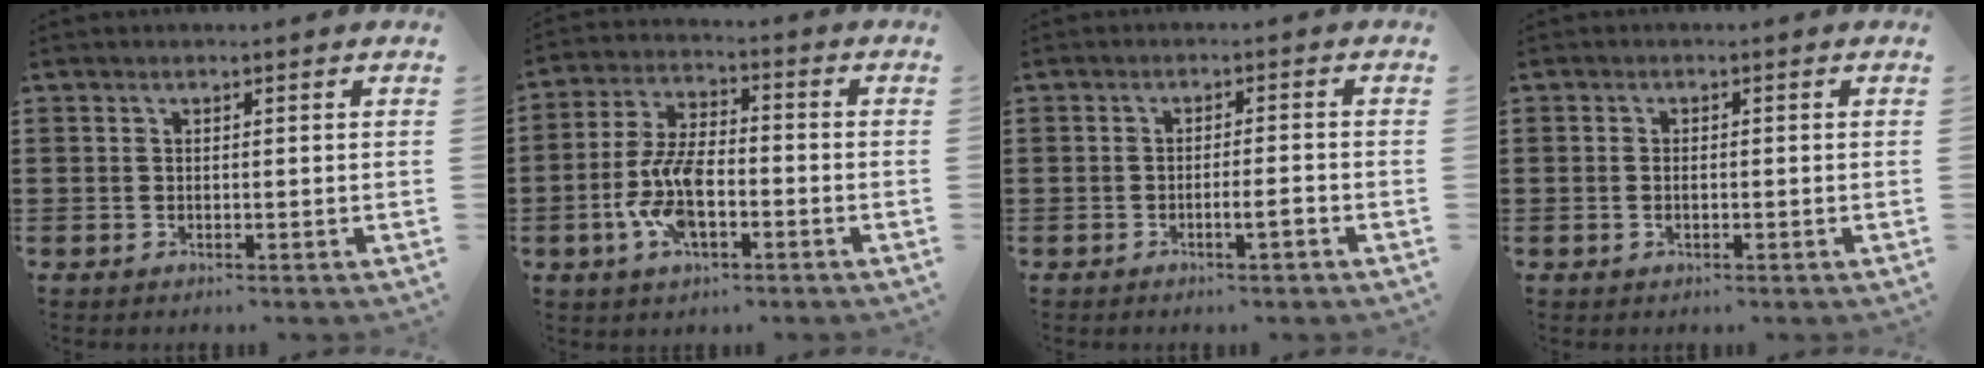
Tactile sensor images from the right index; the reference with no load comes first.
{"total": 9.5, "force": [-2.7, 4.5, 7.9], "torque": [-0.181, 0.000, -0.054]}
{"total": 2.6, "force": [-1.3, 0.2, 2.3], "torque": [-0.039, 0.001, -0.024]}
{"total": 1.2, "force": [-0.2, 0.5, 1.1], "torque": [-0.022, 0.001, -0.004]}